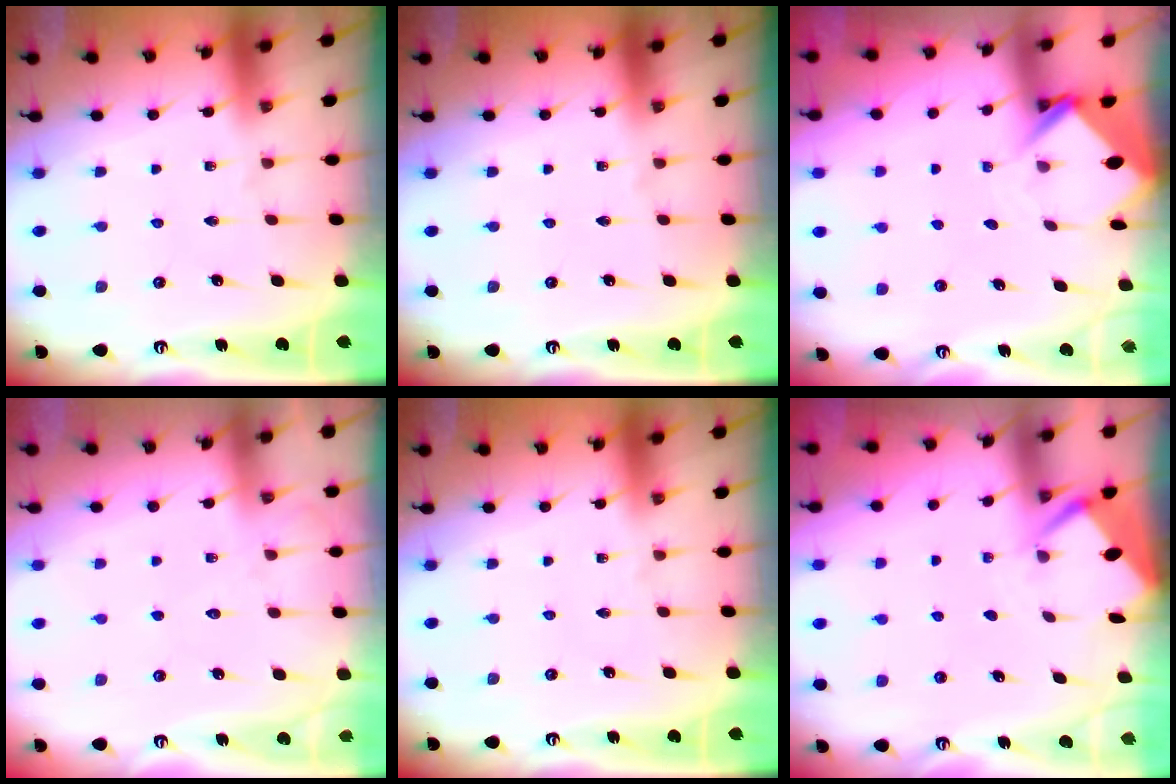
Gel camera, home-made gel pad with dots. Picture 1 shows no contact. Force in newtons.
{"total": 0.0}
{"total": 3.8, "press": 3.8, "slide": 0.1}
{"total": 6.0, "press": 6.0, "slide": 0.8}
{"total": 0.0}
{"total": 2.6, "press": 2.6, "slide": 0.3}